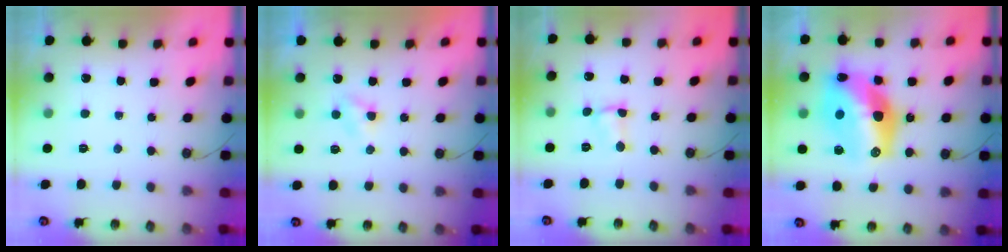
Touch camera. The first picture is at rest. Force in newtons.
{"total": 3.0, "press": 3.0, "slide": 0.3}
{"total": 2.9, "press": 2.9, "slide": 0.4}
{"total": 18.4, "press": 18.3, "slide": 1.4}